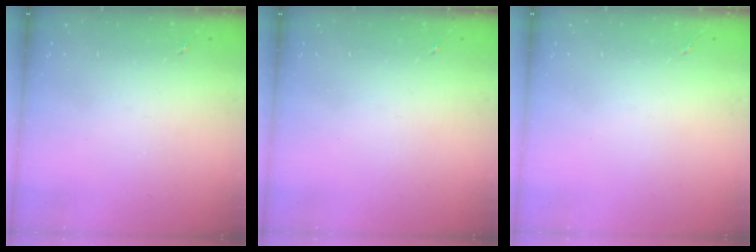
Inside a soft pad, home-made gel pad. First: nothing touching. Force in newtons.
{"total": 0.0}
{"total": 0.0}